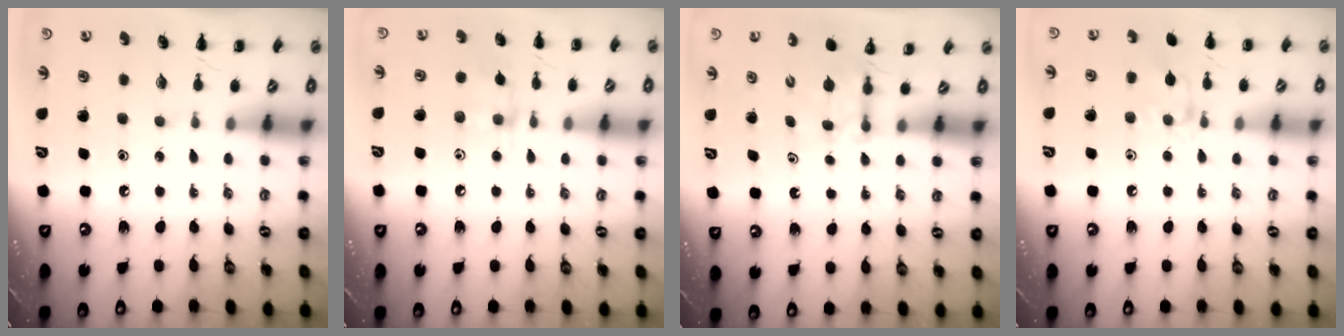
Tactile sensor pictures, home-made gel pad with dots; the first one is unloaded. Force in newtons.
{"total": 6.7, "press": 6.7, "slide": 0.5}
{"total": 2.7, "press": 2.5, "slide": 1.1}
{"total": 8.3, "press": 8.2, "slide": 1.2}